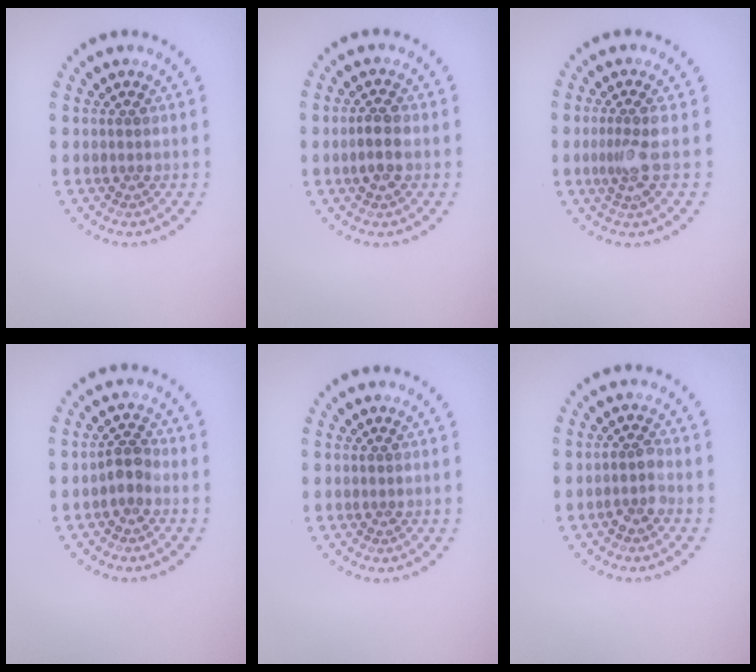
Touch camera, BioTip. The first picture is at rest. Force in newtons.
{"total": 1.7, "press": 1.7, "slide": 0.6}
{"total": 2.1, "press": 1.6, "slide": 1.4}
{"total": 1.7, "press": 1.5, "slide": 0.8}
{"total": 0.0}
{"total": 1.6, "press": 1.5, "slide": 0.7}